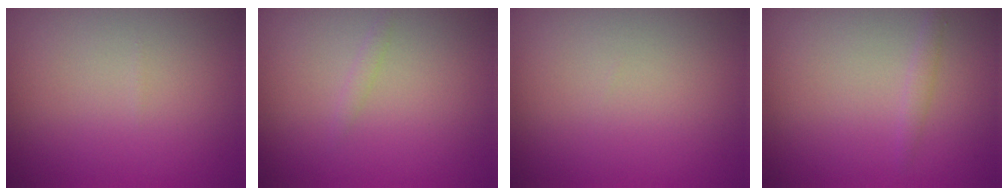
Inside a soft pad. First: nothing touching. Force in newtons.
{"total": 0.6, "press": 0.6, "slide": 0.0}
{"total": 0.0}
{"total": 0.8, "press": 0.8, "slide": 0.1}